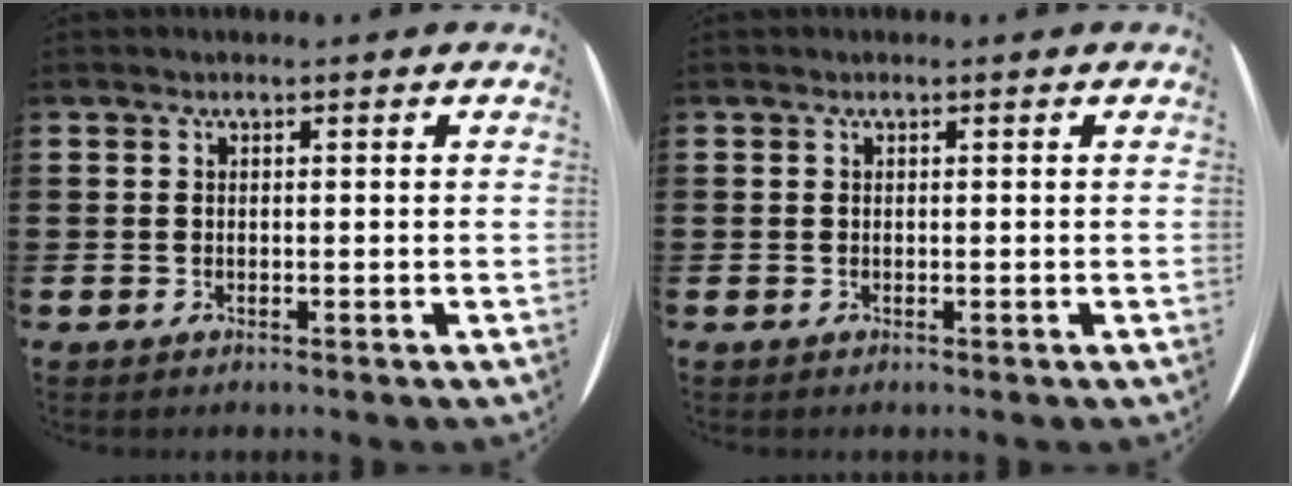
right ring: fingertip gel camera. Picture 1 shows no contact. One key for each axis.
{"total": 0.0}